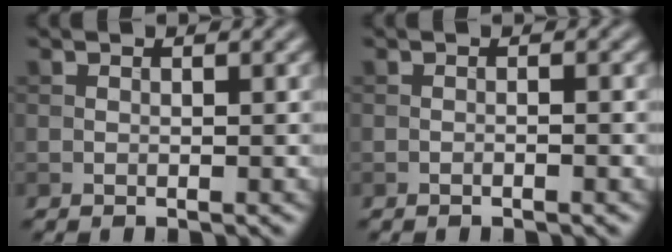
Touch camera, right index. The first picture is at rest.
{"total": 0.7, "force": [-0.4, 0.0, 0.5], "torque": [-0.011, 0.000, -0.010]}